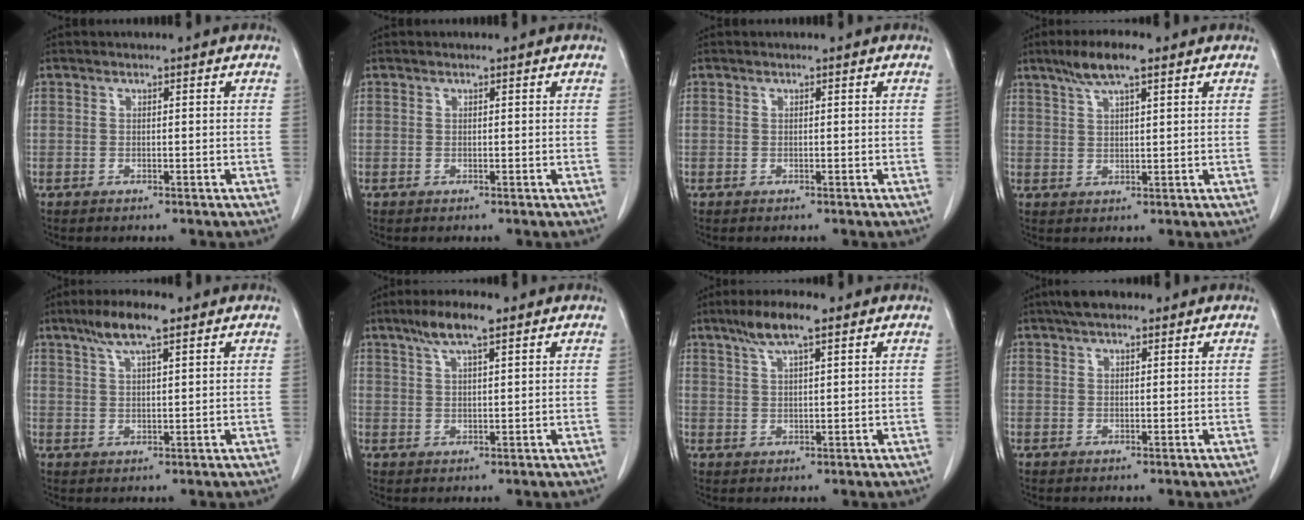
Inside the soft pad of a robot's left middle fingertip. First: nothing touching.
{"total": 0.0}
{"total": 0.0}
{"total": 6.1, "force": [4.1, 0.9, 4.5], "torque": [-0.090, 0.011, 0.074]}
{"total": 6.5, "force": [4.3, 1.0, 4.8], "torque": [-0.097, 0.011, 0.078]}
{"total": 5.9, "force": [3.9, 0.9, 4.3], "torque": [-0.088, 0.010, 0.070]}
{"total": 6.0, "force": [4.0, 0.8, 4.5], "torque": [-0.091, 0.010, 0.073]}
{"total": 4.3, "force": [3.2, 1.5, 2.4], "torque": [-0.046, 0.019, 0.054]}